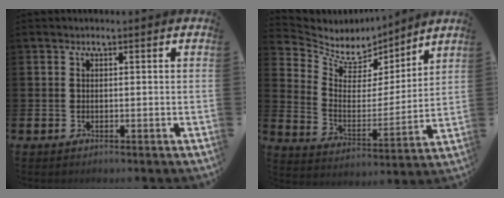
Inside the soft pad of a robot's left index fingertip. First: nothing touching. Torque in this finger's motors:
{"motor_torque": [0.06, -0.24, 0.01, -0.01]}